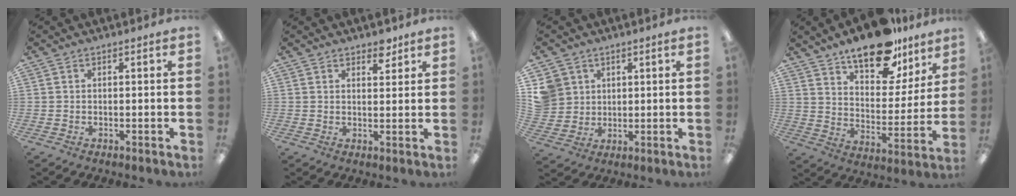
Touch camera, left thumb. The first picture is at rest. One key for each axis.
{"total": 3.8, "fx": 3.0, "fy": 1.9, "fz": 1.3, "tx": 0.002, "ty": -0.017, "tz": 0.049}
{"total": 6.7, "fx": 2.9, "fy": 6.0, "fz": 0.6, "tx": -0.022, "ty": 0.001, "tz": 0.060}
{"total": 18.1, "fx": 13.8, "fy": 7.5, "fz": 8.9, "tx": -0.132, "ty": -0.087, "tz": 0.237}